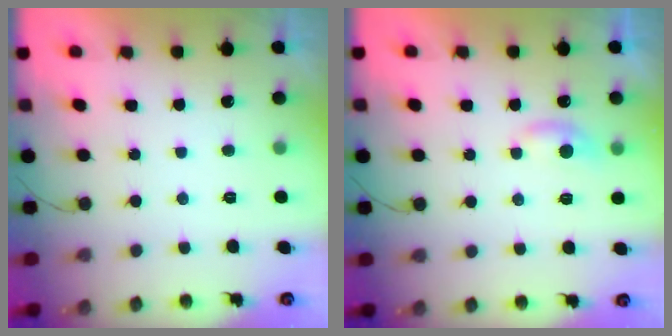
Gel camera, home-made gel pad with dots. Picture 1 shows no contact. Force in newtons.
{"total": 5.6, "press": 5.5, "slide": 0.6}